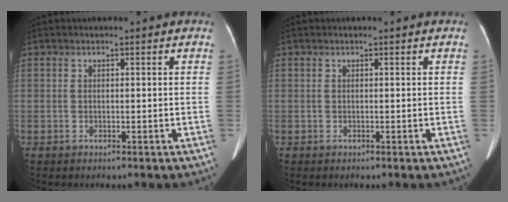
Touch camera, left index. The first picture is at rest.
{"total": 0.0}